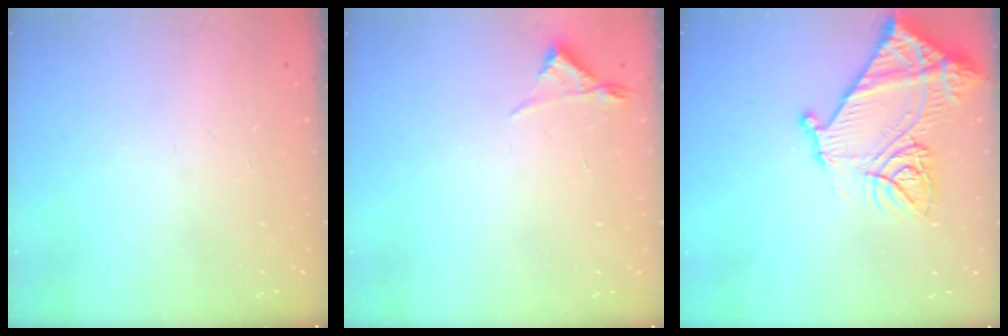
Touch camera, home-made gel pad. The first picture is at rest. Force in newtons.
{"total": 3.0, "press": 2.9, "slide": 0.5}
{"total": 19.9, "press": 19.8, "slide": 2.1}